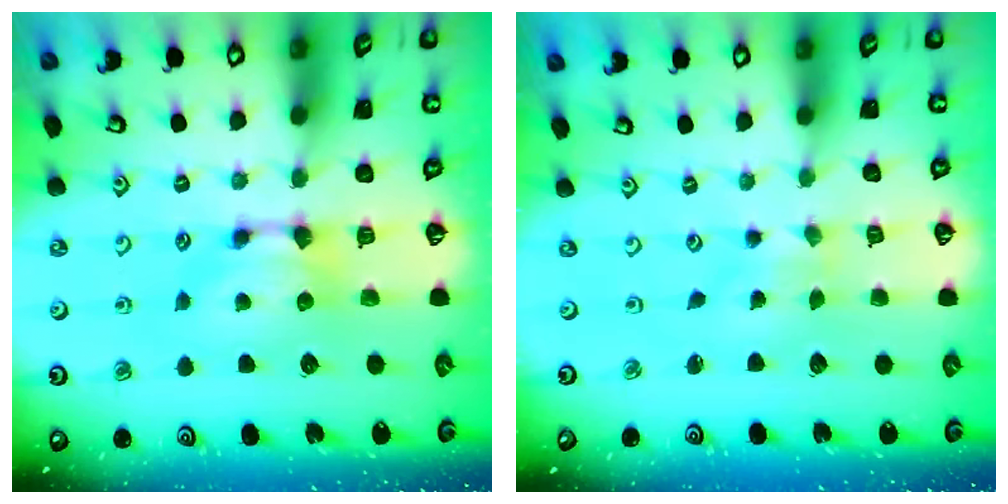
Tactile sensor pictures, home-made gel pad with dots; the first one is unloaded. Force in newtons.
{"total": 4.1, "press": 4.1, "slide": 0.7}